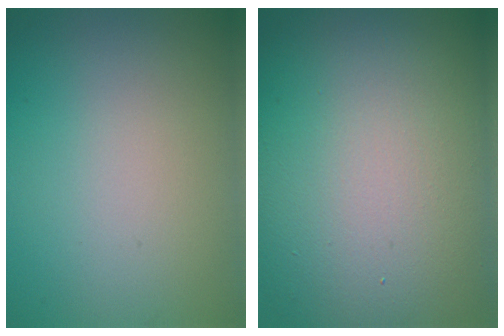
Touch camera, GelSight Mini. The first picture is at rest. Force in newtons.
{"total": 17.8, "press": 17.7, "slide": 1.5}